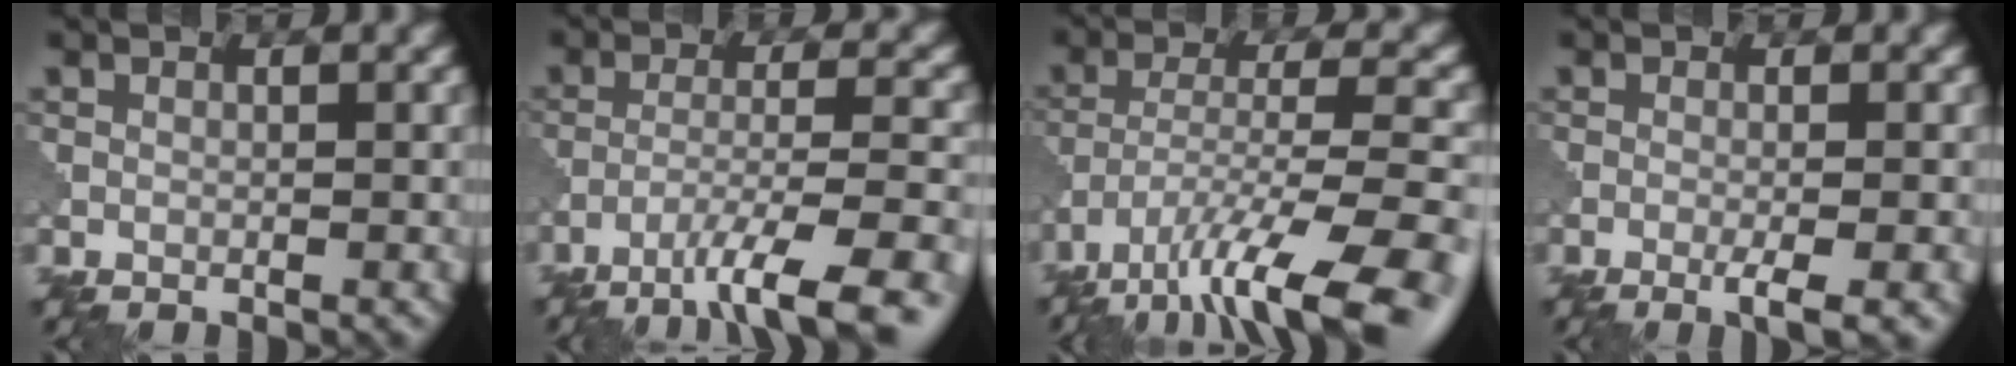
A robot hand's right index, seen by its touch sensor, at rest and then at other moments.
{"total": 8.2, "force": [-5.3, 1.3, 6.1], "torque": [-0.093, 0.004, -0.087]}
{"total": 12.4, "force": [-8.7, 3.1, 8.3], "torque": [-0.150, -0.002, -0.142]}
{"total": 3.1, "force": [-1.2, 0.5, 2.8], "torque": [-0.043, 0.000, -0.026]}